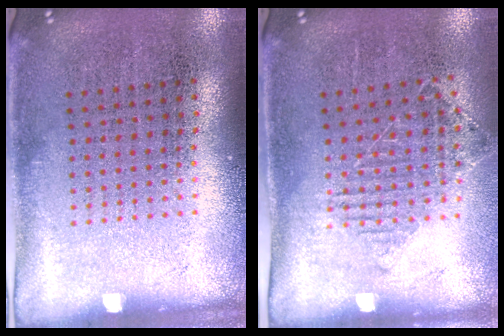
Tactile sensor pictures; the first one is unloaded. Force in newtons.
{"total": 1.1, "press": 1.0, "slide": 0.5}